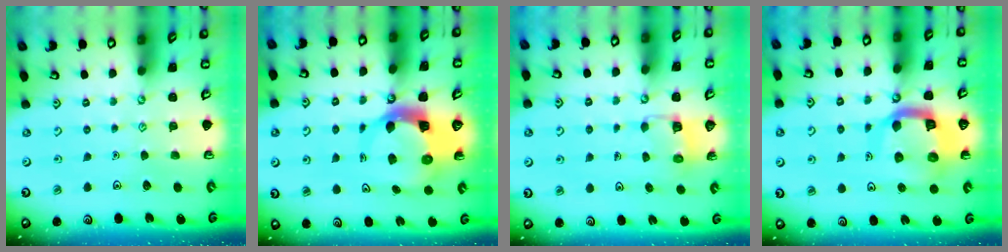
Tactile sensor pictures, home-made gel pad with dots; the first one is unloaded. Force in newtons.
{"total": 6.9, "press": 6.8, "slide": 0.7}
{"total": 3.1, "press": 3.1, "slide": 0.3}
{"total": 12.1, "press": 12.0, "slide": 1.4}